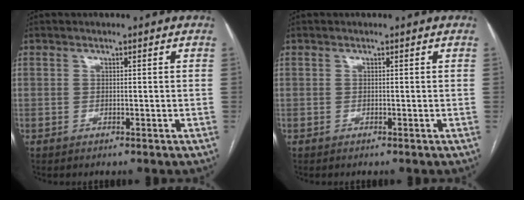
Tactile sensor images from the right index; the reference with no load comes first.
{"total": 0.0}